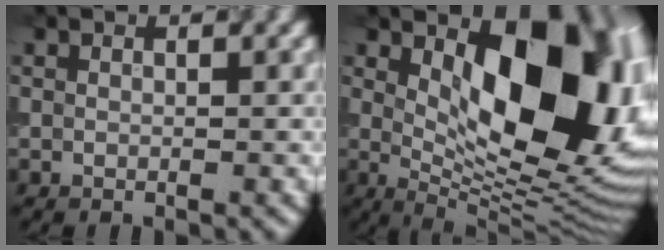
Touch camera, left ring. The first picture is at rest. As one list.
[{"total": 13.6, "force": [2.8, 6.4, 11.6], "torque": [-0.143, 0.000, 0.044]}]